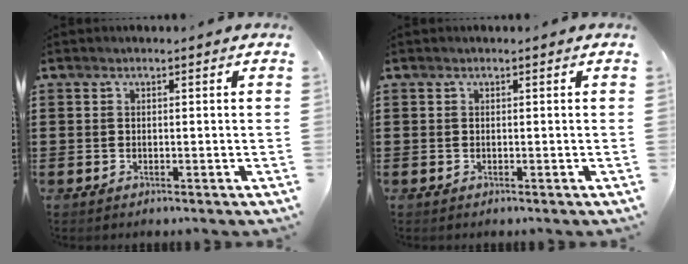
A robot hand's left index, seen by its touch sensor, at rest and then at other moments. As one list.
[{"total": 0.0}]